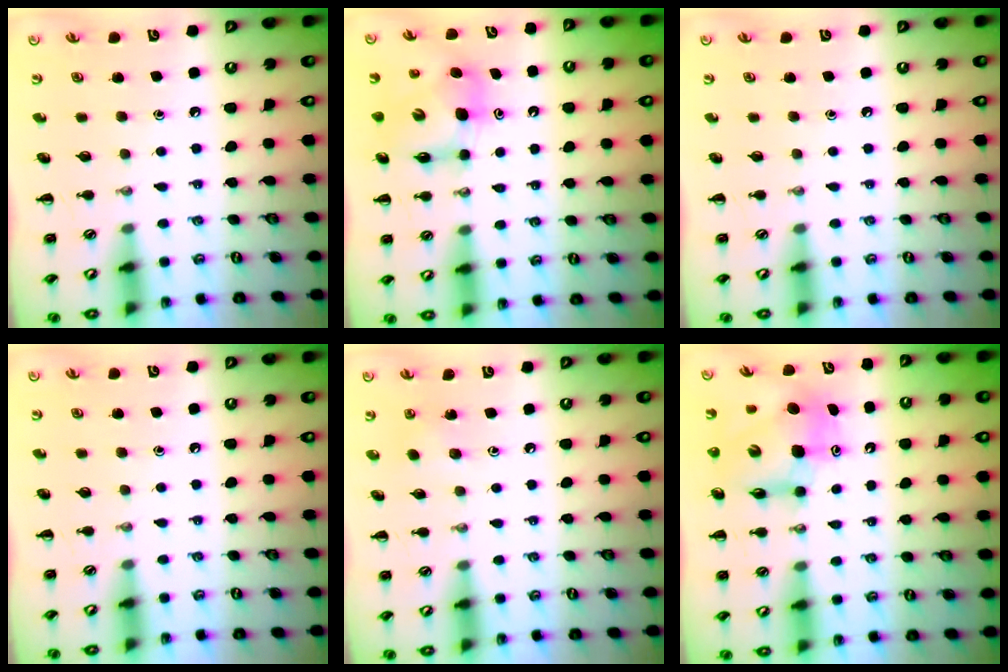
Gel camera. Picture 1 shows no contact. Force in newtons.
{"total": 7.0, "press": 7.0, "slide": 0.5}
{"total": 0.0}
{"total": 0.0}
{"total": 1.9, "press": 1.8, "slide": 0.7}
{"total": 9.0, "press": 8.6, "slide": 2.7}